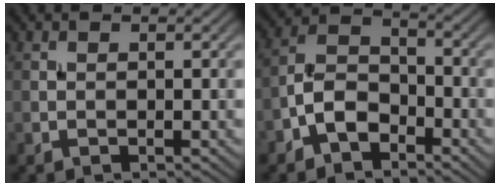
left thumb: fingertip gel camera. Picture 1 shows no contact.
{"total": 5.6, "force": [-3.3, 3.2, 3.2], "torque": [-0.059, 0.010, -0.080]}